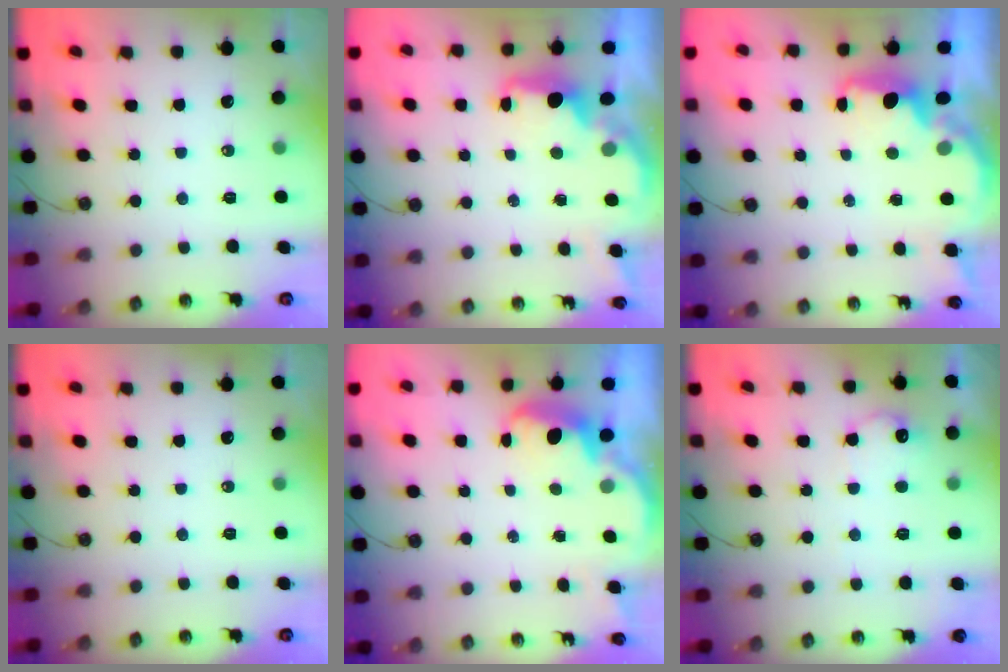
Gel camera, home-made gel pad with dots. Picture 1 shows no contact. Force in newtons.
{"total": 2.0, "press": 2.0, "slide": 0.6}
{"total": 2.2, "press": 2.0, "slide": 0.8}
{"total": 0.0}
{"total": 2.4, "press": 2.4, "slide": 0.6}
{"total": 9.6, "press": 9.6, "slide": 0.4}